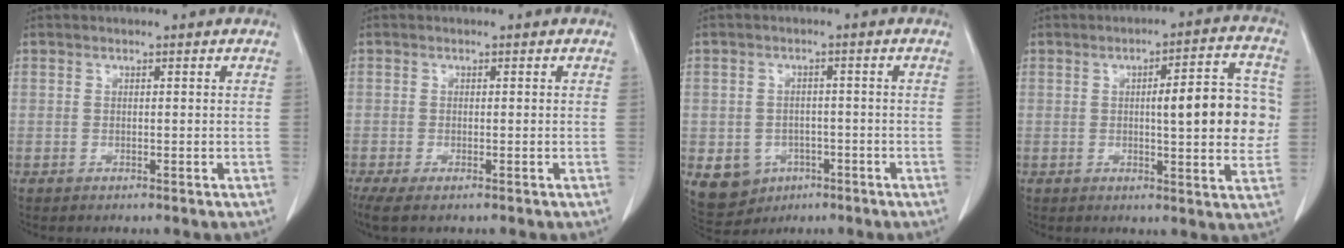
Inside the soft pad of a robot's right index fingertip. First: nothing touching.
{"total": 3.9, "force": [-2.7, 0.9, 2.6], "torque": [-0.048, -0.013, -0.043]}
{"total": 8.0, "force": [-3.2, 6.9, 2.4], "torque": [-0.047, 0.006, -0.033]}
{"total": 11.2, "force": [0.5, 2.3, 10.9], "torque": [-0.138, 0.020, 0.009]}